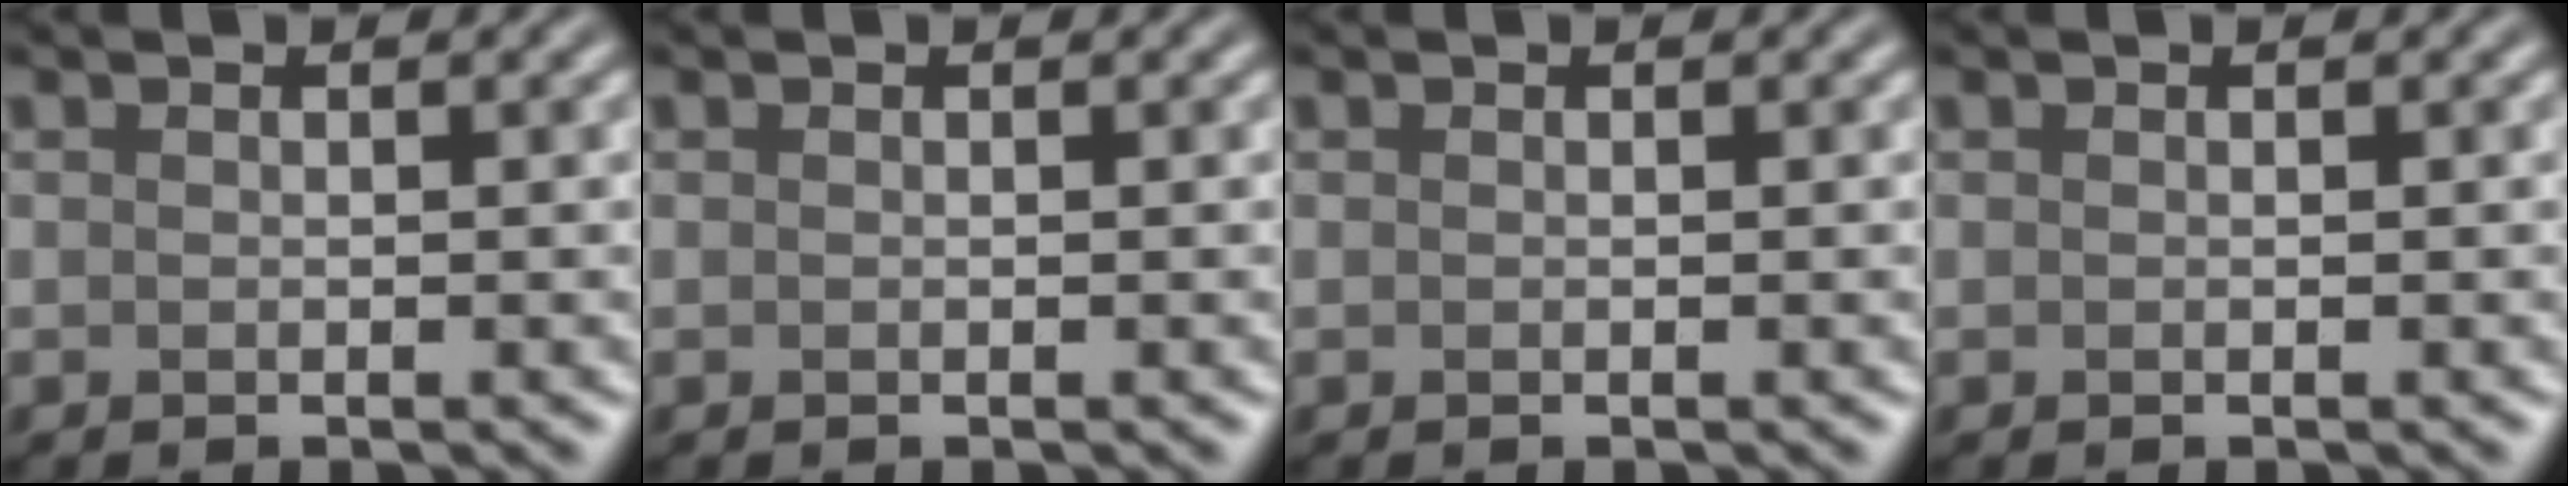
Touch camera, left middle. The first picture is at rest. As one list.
[{"total": 0.0}, {"total": 0.0}, {"total": 0.0}]